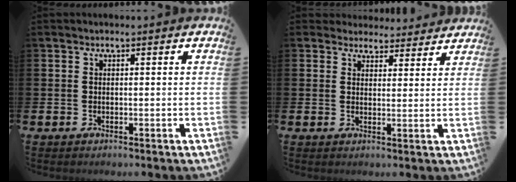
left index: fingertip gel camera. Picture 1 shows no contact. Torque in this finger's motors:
{"motor_torque": [0.94, -1.20, 0.15, -0.01]}